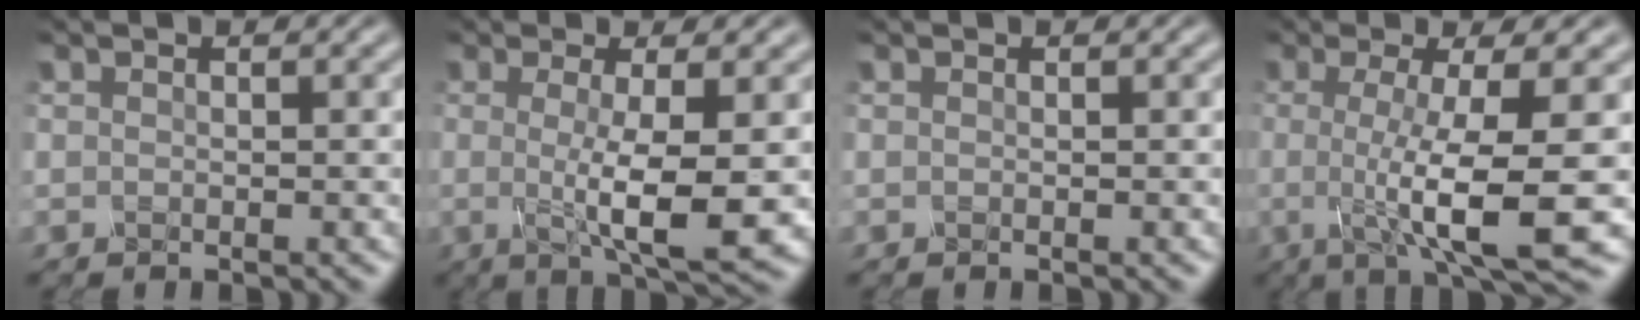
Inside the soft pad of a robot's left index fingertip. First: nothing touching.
{"total": 5.9, "force": [-0.4, 1.1, 5.8], "torque": [-0.095, -0.009, -0.007]}
{"total": 0.0}
{"total": 8.4, "force": [-1.0, 1.6, 8.2], "torque": [-0.124, -0.011, -0.018]}